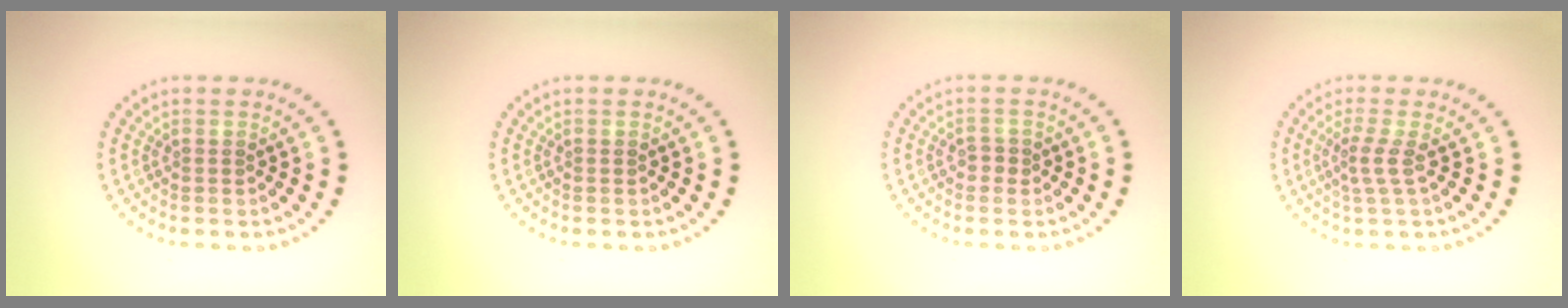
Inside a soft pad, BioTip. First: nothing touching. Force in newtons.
{"total": 0.0}
{"total": 1.0, "press": 0.9, "slide": 0.3}
{"total": 2.0, "press": 1.3, "slide": 1.5}